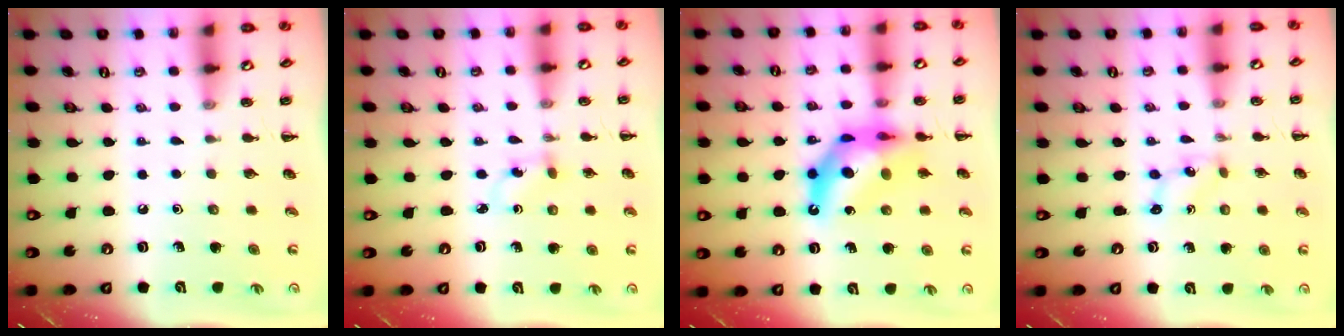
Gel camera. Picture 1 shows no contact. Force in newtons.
{"total": 1.6, "press": 1.4, "slide": 0.7}
{"total": 13.3, "press": 12.7, "slide": 3.8}
{"total": 1.0, "press": 0.9, "slide": 0.3}